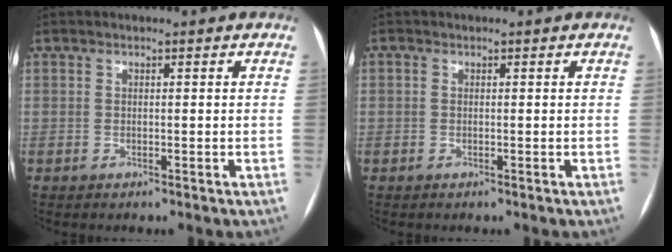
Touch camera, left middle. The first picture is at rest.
{"total": 0.0}